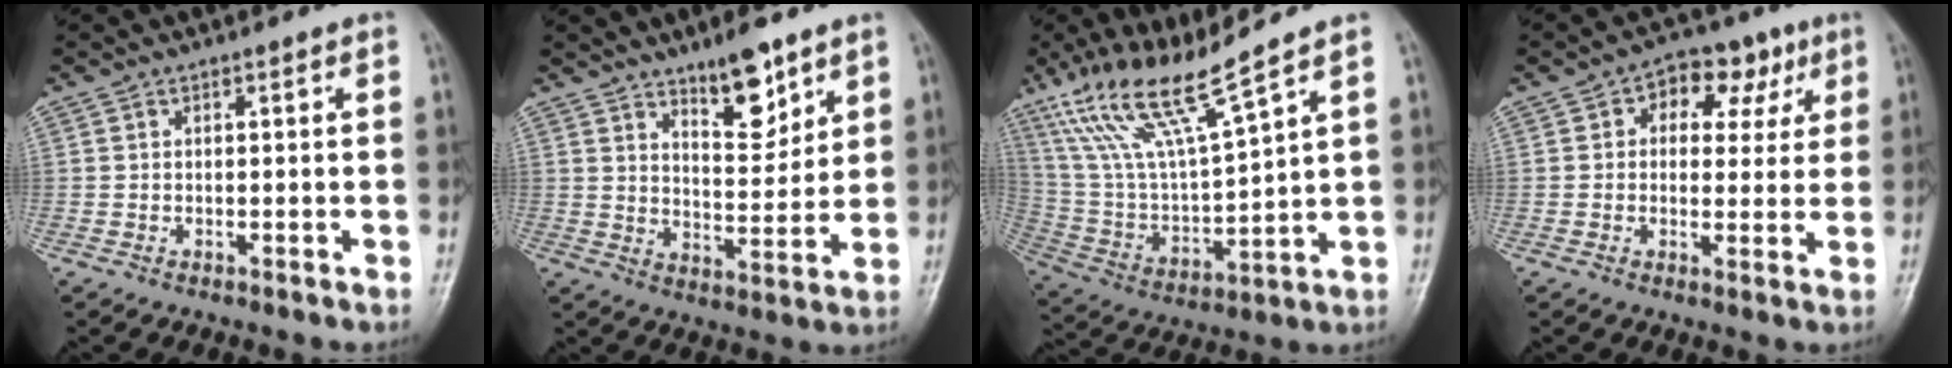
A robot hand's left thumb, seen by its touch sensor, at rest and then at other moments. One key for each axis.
{"total": 9.6, "fx": 6.4, "fy": 3.7, "fz": 6.1, "tx": -0.069, "ty": -0.048, "tz": 0.105}
{"total": 17.3, "fx": 11.9, "fy": 2.2, "fz": 12.4, "tx": -0.242, "ty": -0.050, "tz": 0.242}
{"total": 9.6, "fx": 3.5, "fy": 6.7, "fz": 5.9, "tx": -0.031, "ty": 0.007, "tz": 0.043}